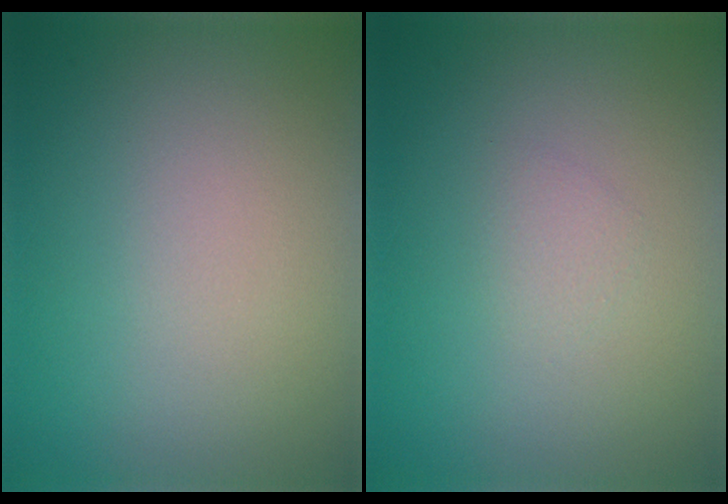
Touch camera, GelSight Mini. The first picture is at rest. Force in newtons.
{"total": 0.8, "press": 0.8, "slide": 0.1}